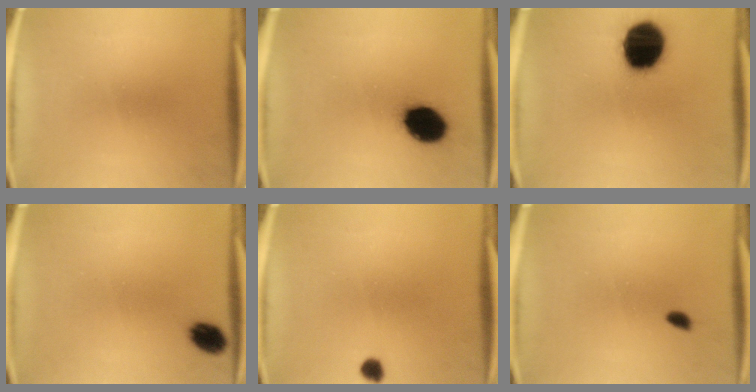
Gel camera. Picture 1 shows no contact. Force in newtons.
{"total": 11.9}
{"total": 20.1}
{"total": 4.7}
{"total": 2.0}
{"total": 1.5}